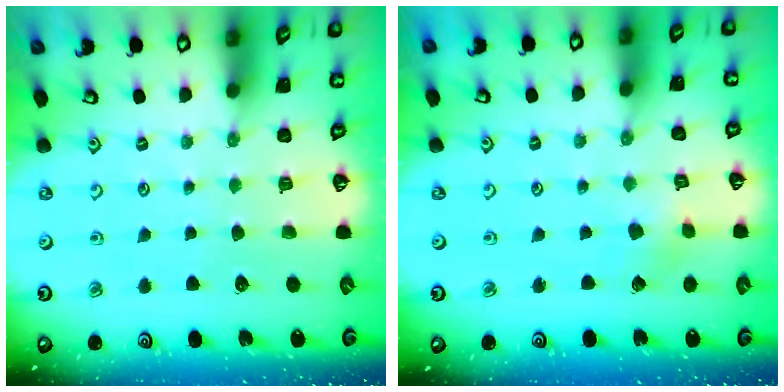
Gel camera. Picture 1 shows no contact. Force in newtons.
{"total": 2.7, "press": 2.7, "slide": 0.3}